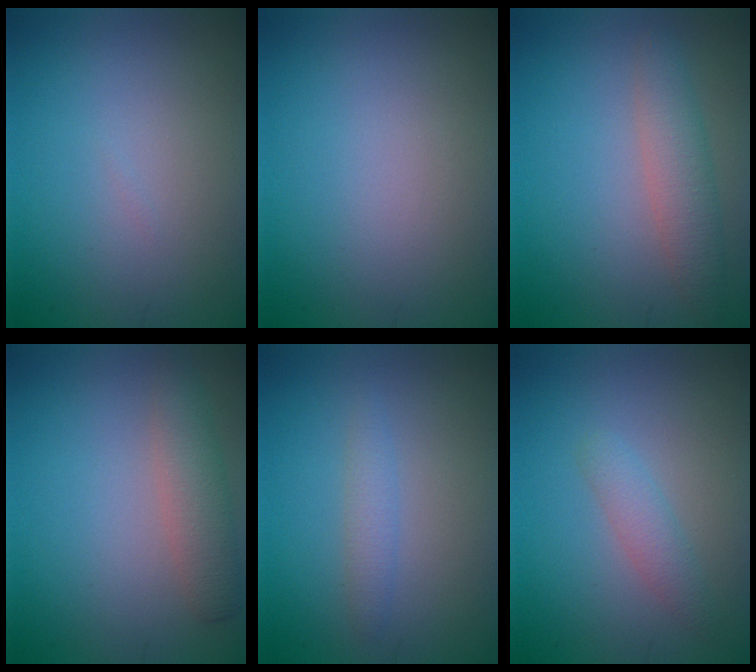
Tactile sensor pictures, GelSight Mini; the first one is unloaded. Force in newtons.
{"total": 0.0}
{"total": 3.0, "press": 3.0, "slide": 0.1}
{"total": 2.7, "press": 2.7, "slide": 0.1}
{"total": 1.4, "press": 1.4, "slide": 0.1}
{"total": 1.9, "press": 1.9, "slide": 0.0}